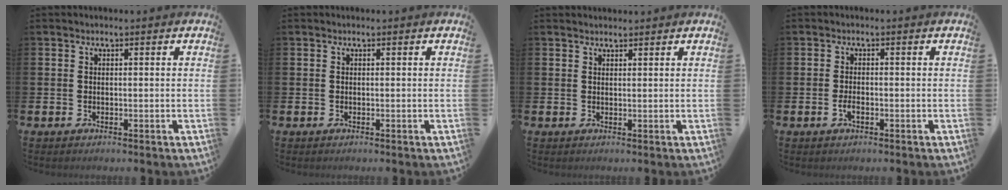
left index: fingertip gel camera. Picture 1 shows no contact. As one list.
[{"total": 0.0}, {"total": 1.2, "force": [1.2, 0.4, 0.1], "torque": [0.011, -0.002, 0.019]}, {"total": 1.6, "force": [-0.6, 0.8, 1.3], "torque": [-0.028, 0.001, -0.011]}]